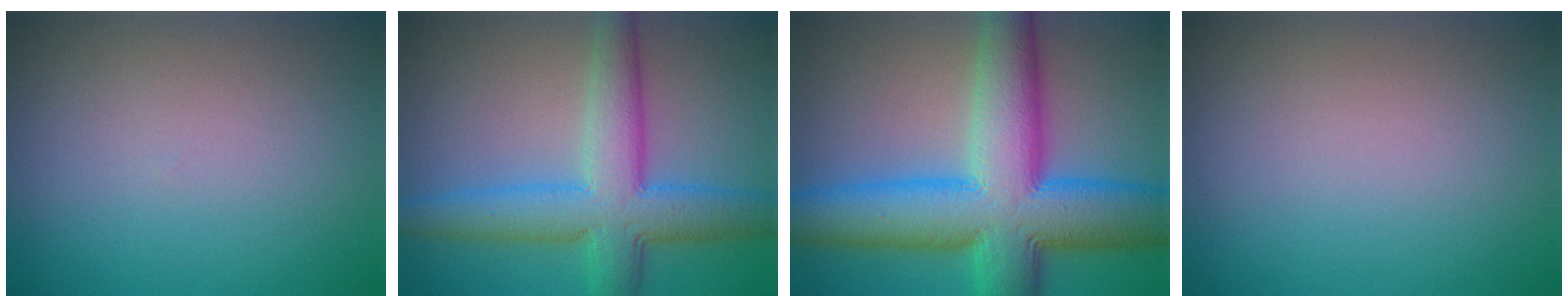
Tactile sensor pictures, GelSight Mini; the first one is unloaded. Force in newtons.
{"total": 7.5, "press": 7.5, "slide": 0.1}
{"total": 13.6, "press": 13.6, "slide": 0.2}
{"total": 0.0}